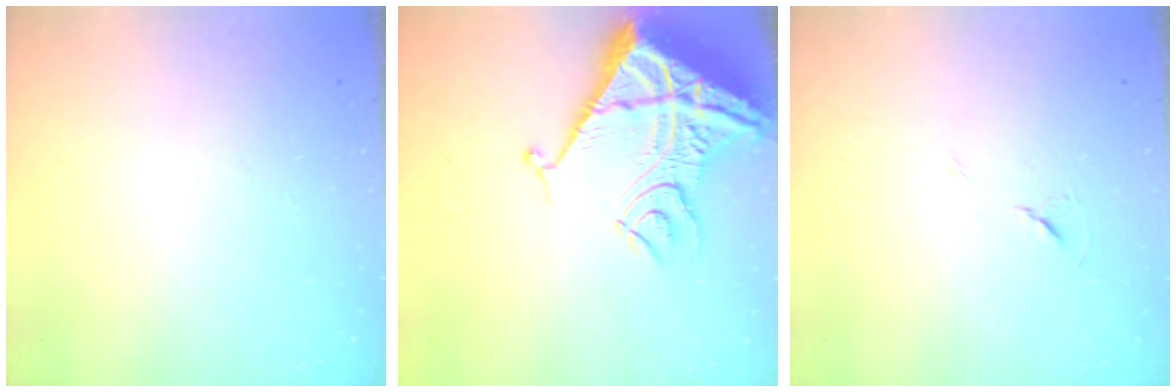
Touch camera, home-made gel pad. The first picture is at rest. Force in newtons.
{"total": 20.1, "press": 19.9, "slide": 2.1}
{"total": 5.6, "press": 5.1, "slide": 2.2}